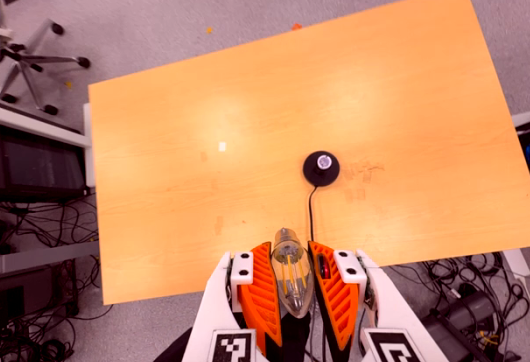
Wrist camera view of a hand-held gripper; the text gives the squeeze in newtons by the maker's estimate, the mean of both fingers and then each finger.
{"total": 18.7, "left": 19.9, "right": 17.6}